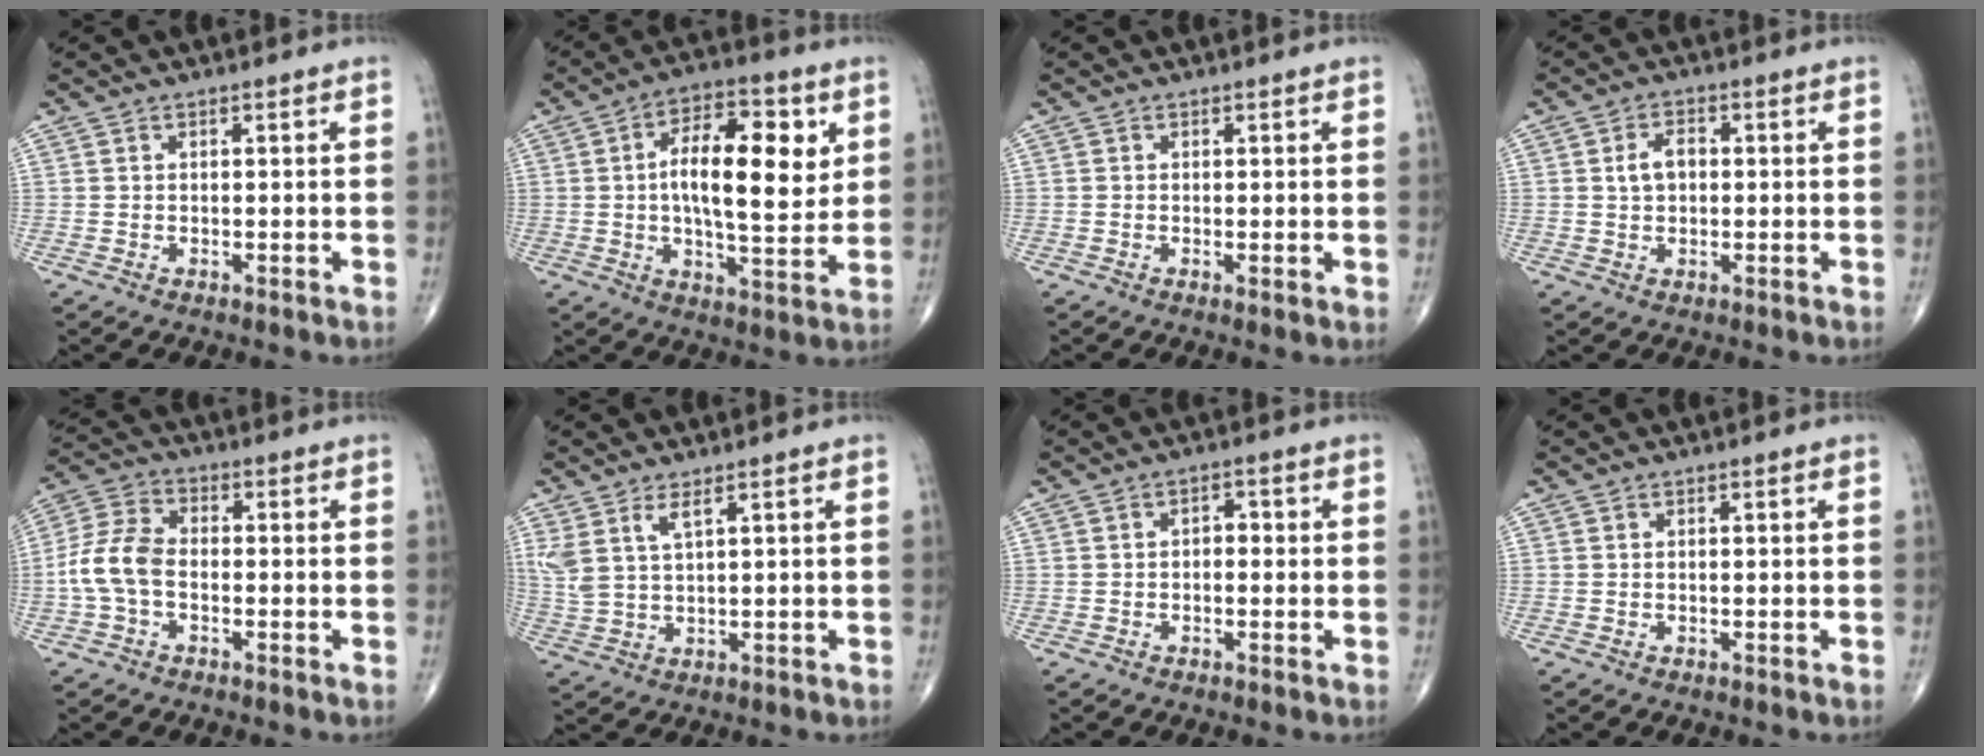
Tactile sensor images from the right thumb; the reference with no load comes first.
{"total": 16.1, "force": [3.2, 6.8, 14.2], "torque": [-0.201, -0.005, 0.046]}
{"total": 1.0, "force": [0.0, 0.2, 1.0], "torque": [-0.020, -0.004, -0.004]}
{"total": 4.2, "force": [0.4, 2.9, 3.1], "torque": [-0.054, 0.012, 0.004]}
{"total": 8.6, "force": [-1.6, 5.4, 6.5], "torque": [-0.139, 0.026, -0.042]}
{"total": 5.3, "force": [2.9, 1.7, 4.1], "torque": [-0.100, -0.013, 0.069]}
{"total": 2.2, "force": [0.0, 1.4, 1.7], "torque": [-0.015, 0.009, -0.006]}
{"total": 0.0}